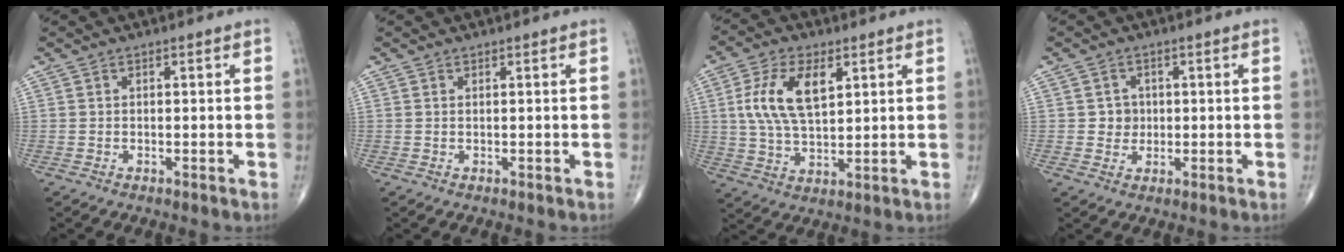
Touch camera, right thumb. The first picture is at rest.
{"total": 0.0}
{"total": 11.8, "force": [3.4, 5.9, 9.6], "torque": [-0.185, -0.004, 0.066]}
{"total": 3.1, "force": [0.1, 2.9, 1.0], "torque": [0.004, 0.005, 0.001]}